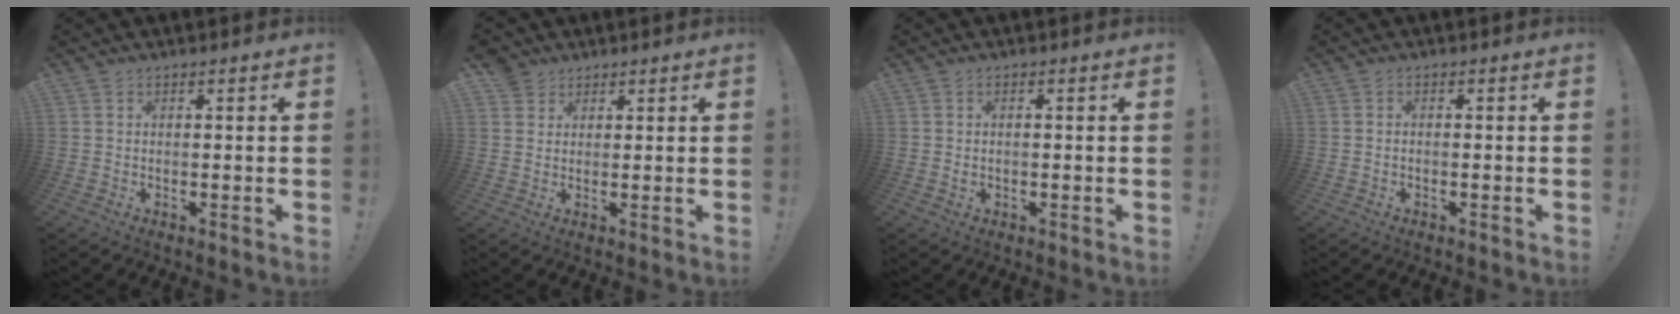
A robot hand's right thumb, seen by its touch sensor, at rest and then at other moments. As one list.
[{"total": 3.9, "force": [2.7, 2.8, 0.4], "torque": [-0.009, -0.012, 0.053]}, {"total": 0.7, "force": [-0.2, 0.2, 0.7], "torque": [-0.005, -0.003, -0.005]}, {"total": 0.5, "force": [-0.4, 0.2, 0.3], "torque": [-0.011, 0.002, -0.007]}]